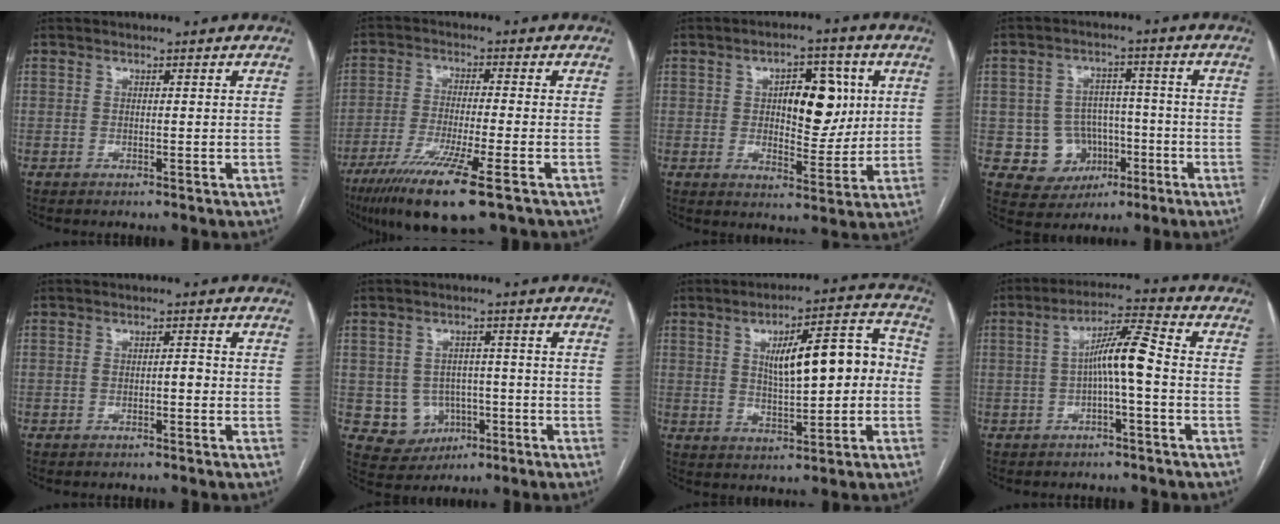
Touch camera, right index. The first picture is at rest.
{"total": 12.6, "force": [-7.5, 0.6, 10.1], "torque": [-0.184, -0.034, -0.125]}
{"total": 10.0, "force": [2.3, 4.7, 8.6], "torque": [-0.114, 0.015, 0.040]}
{"total": 8.2, "force": [-2.1, 7.7, 1.9], "torque": [-0.023, 0.028, -0.023]}
{"total": 1.7, "force": [-0.5, 0.6, 1.5], "torque": [-0.022, 0.006, -0.008]}
{"total": 6.3, "force": [-1.4, 6.0, 1.5], "torque": [-0.020, 0.015, -0.008]}
{"total": 12.5, "force": [0.9, 3.7, 11.9], "torque": [-0.174, 0.038, 0.019]}
{"total": 7.3, "force": [-0.7, 0.6, 7.3], "torque": [-0.127, 0.025, -0.014]}